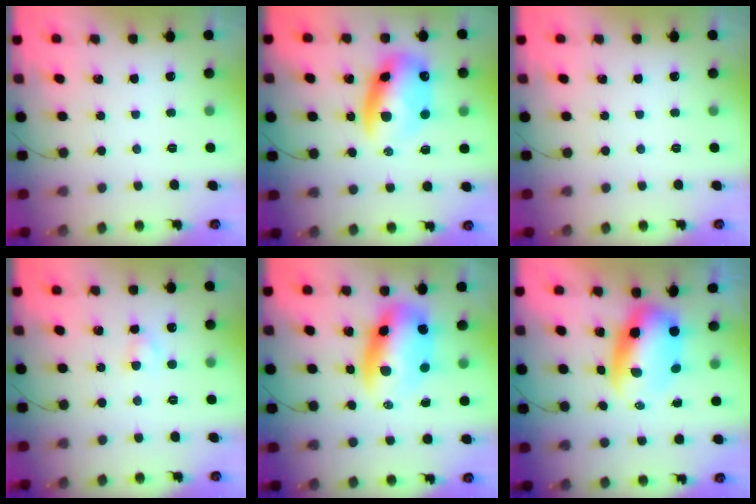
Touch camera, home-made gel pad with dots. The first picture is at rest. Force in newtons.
{"total": 12.0, "press": 11.6, "slide": 3.2}
{"total": 0.0}
{"total": 2.8, "press": 2.6, "slide": 1.0}
{"total": 11.4, "press": 11.1, "slide": 2.9}
{"total": 7.9, "press": 7.6, "slide": 2.1}